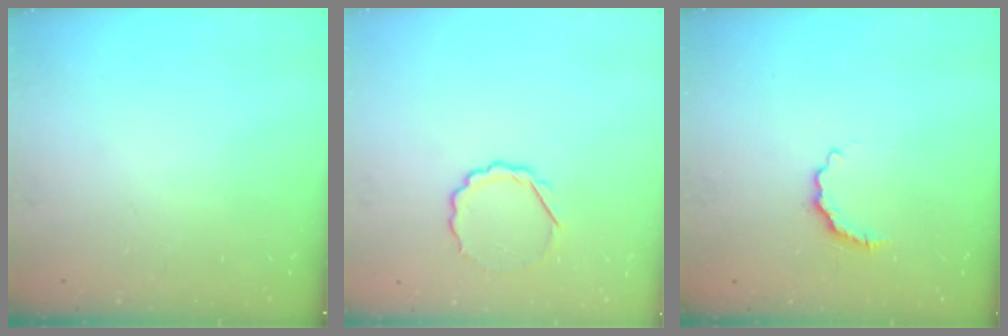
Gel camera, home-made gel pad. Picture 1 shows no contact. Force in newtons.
{"total": 4.9, "press": 4.7, "slide": 1.2}
{"total": 4.1, "press": 4.0, "slide": 0.8}